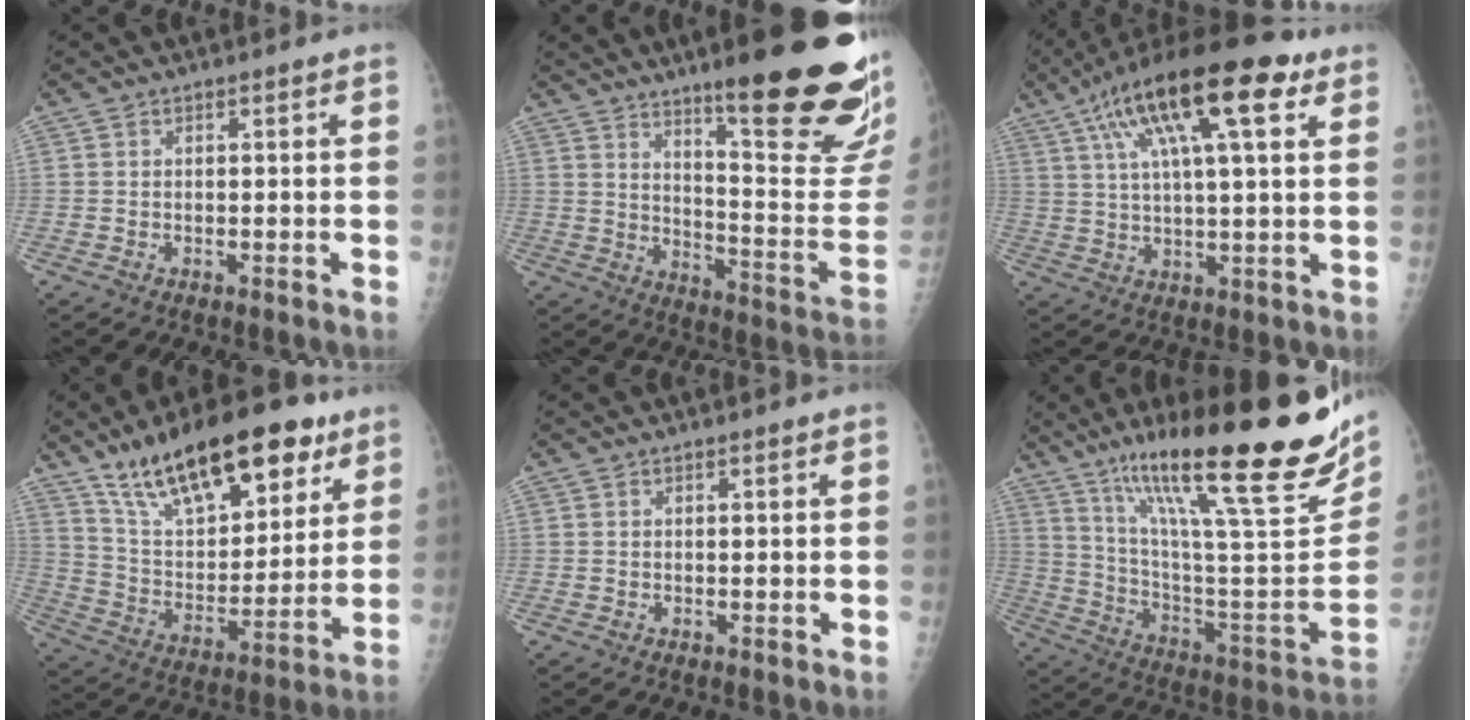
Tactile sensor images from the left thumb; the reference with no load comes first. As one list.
[{"total": 25.9, "force": [16.1, 4.5, 19.7], "torque": [-0.225, -0.095, 0.232]}, {"total": 21.2, "force": [9.9, 6.1, 17.7], "torque": [-0.294, 0.011, 0.159]}, {"total": 25.3, "force": [15.9, 10.7, 16.5], "torque": [-0.227, -0.040, 0.269]}, {"total": 0.5, "force": [0.4, 0.2, 0.3], "torque": [-0.006, -0.002, 0.005]}, {"total": 34.4, "force": [20.6, 6.3, 26.8], "torque": [-0.366, -0.052, 0.338]}]